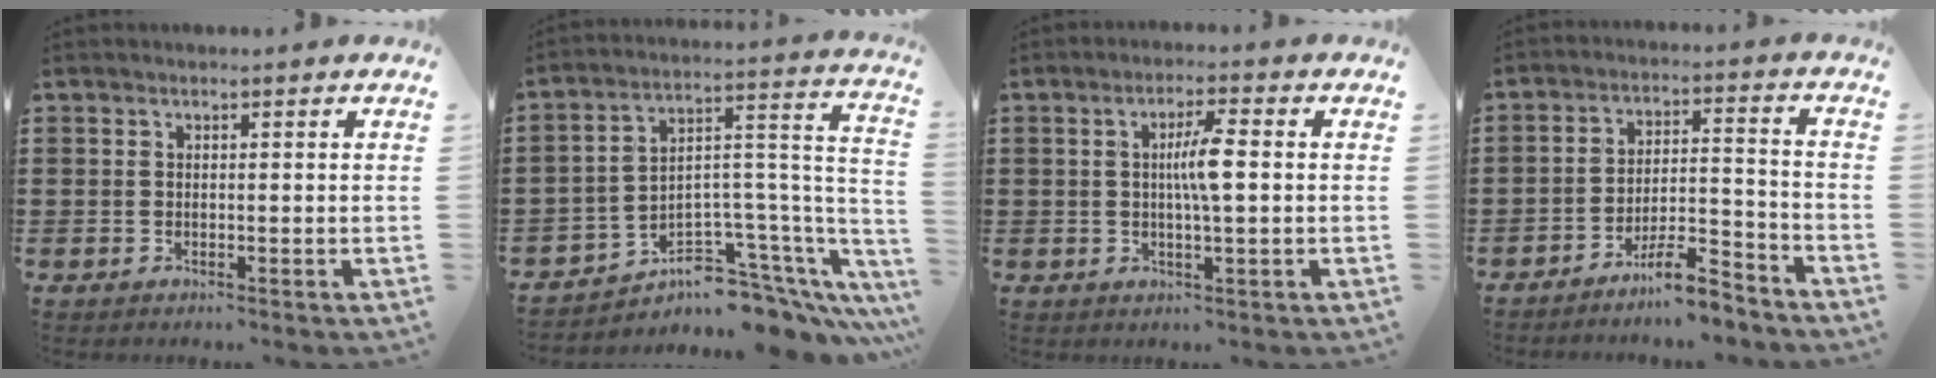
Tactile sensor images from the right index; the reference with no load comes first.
{"total": 5.7, "force": [-4.3, 2.9, 2.4], "torque": [-0.044, -0.018, -0.078]}
{"total": 5.3, "force": [0.4, 0.7, 5.2], "torque": [-0.096, 0.001, 0.002]}
{"total": 7.6, "force": [-6.8, 0.7, 3.4], "torque": [-0.055, 0.011, -0.127]}